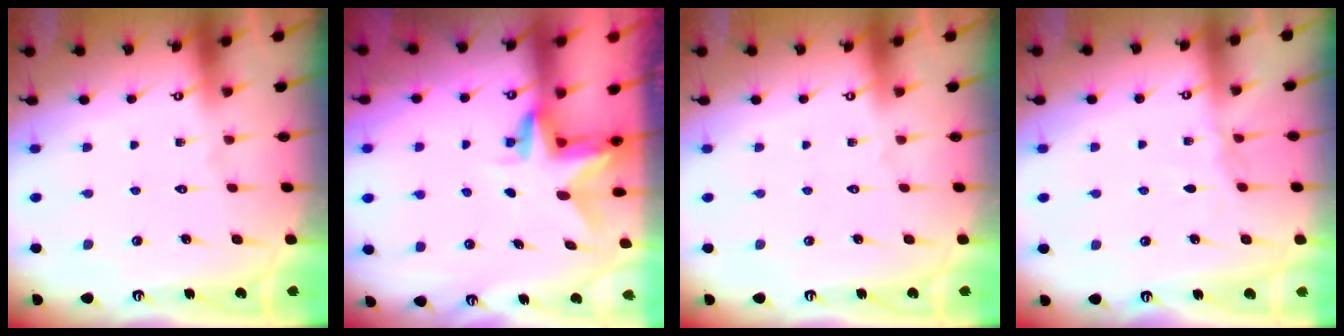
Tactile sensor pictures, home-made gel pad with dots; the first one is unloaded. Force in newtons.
{"total": 3.1, "press": 3.0, "slide": 0.4}
{"total": 0.0}
{"total": 3.5, "press": 3.4, "slide": 0.4}